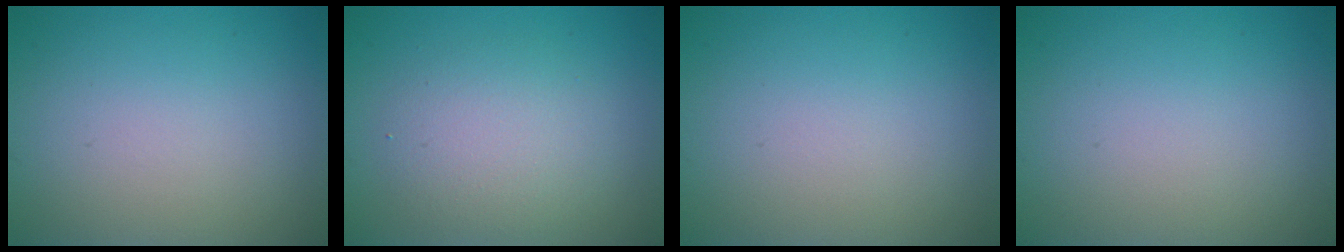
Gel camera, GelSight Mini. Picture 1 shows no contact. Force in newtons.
{"total": 3.8, "press": 3.8, "slide": 0.4}
{"total": 0.0}
{"total": 0.0}